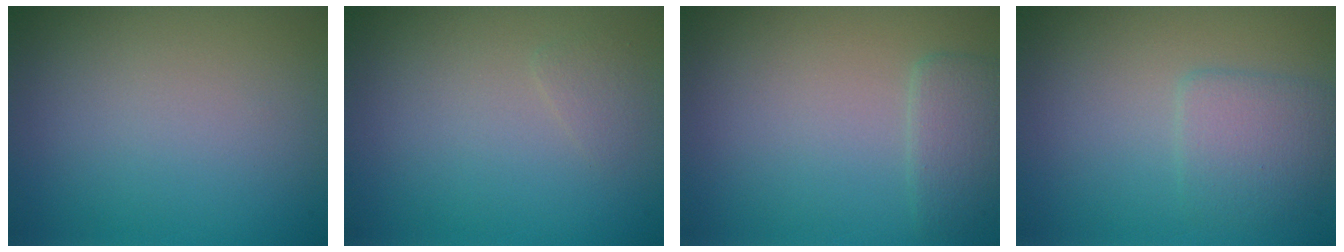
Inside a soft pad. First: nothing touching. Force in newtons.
{"total": 0.7, "press": 0.7, "slide": 0.1}
{"total": 2.0, "press": 2.0, "slide": 0.3}
{"total": 2.5, "press": 2.5, "slide": 0.1}